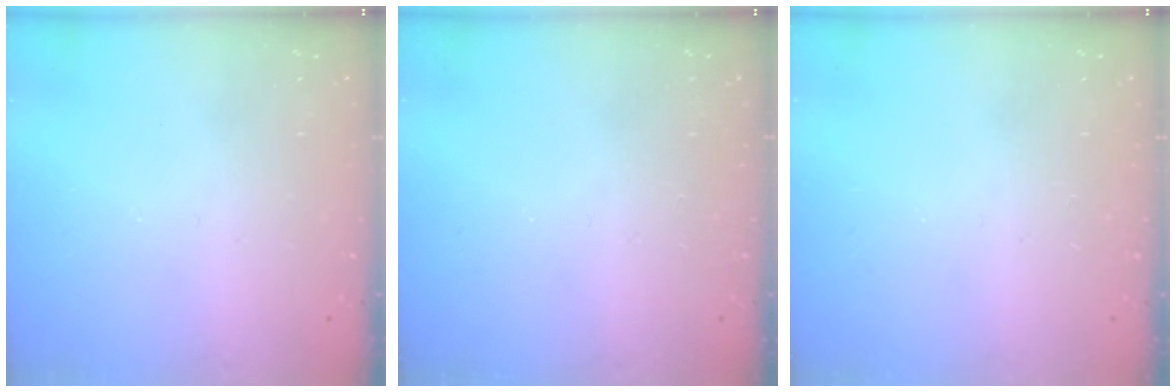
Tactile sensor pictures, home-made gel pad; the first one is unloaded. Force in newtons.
{"total": 0.0}
{"total": 0.0}